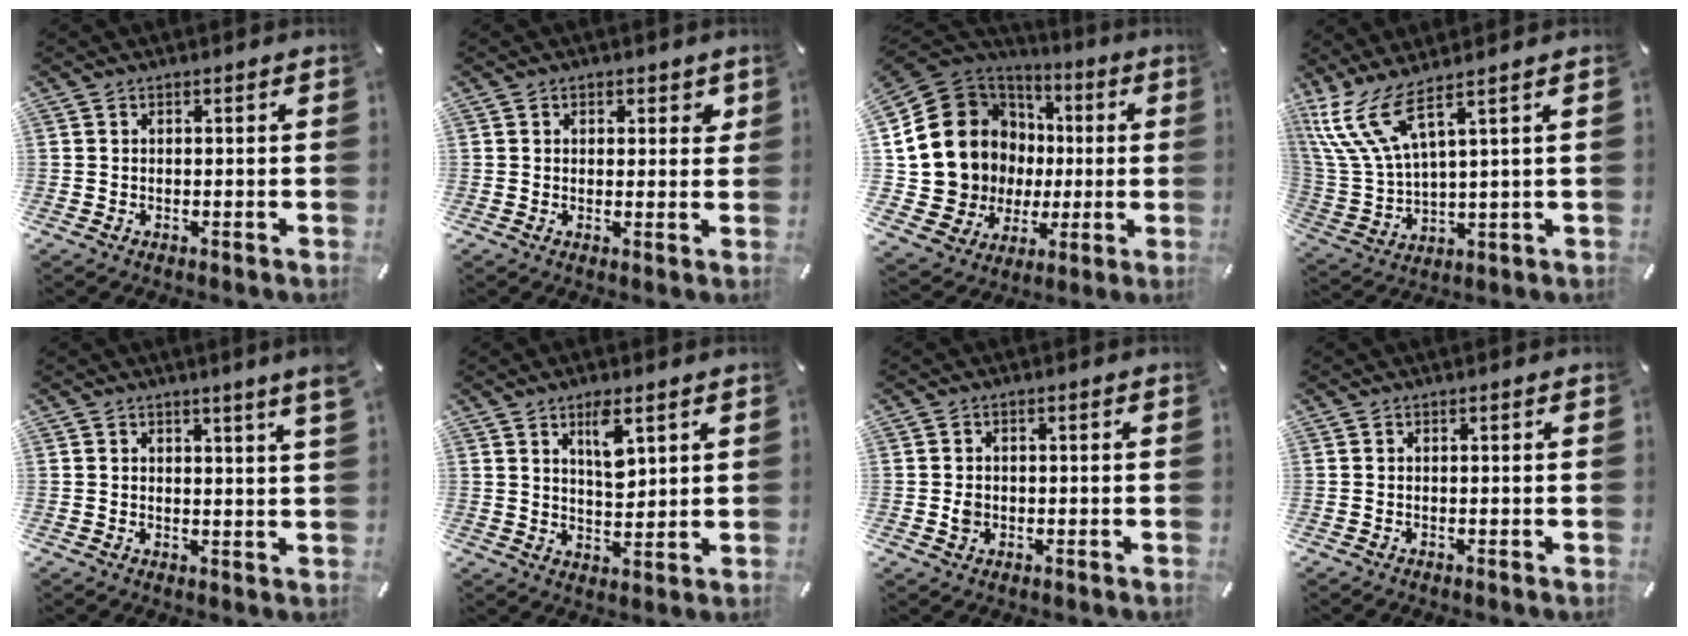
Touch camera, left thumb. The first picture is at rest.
{"total": 2.6, "force": [1.0, 2.0, 1.2], "torque": [-0.003, -0.002, 0.011]}
{"total": 17.7, "force": [1.4, 16.6, 5.9], "torque": [-0.123, -0.034, 0.061]}
{"total": 12.9, "force": [6.9, 4.6, 9.9], "torque": [-0.249, -0.041, 0.116]}
{"total": 3.0, "force": [2.1, -0.2, 2.1], "torque": [-0.036, -0.009, 0.035]}
{"total": 7.0, "force": [4.0, 3.0, 4.9], "torque": [-0.067, -0.022, 0.063]}
{"total": 2.3, "force": [-0.2, 2.0, 1.1], "torque": [-0.014, 0.000, -0.008]}
{"total": 0.0}